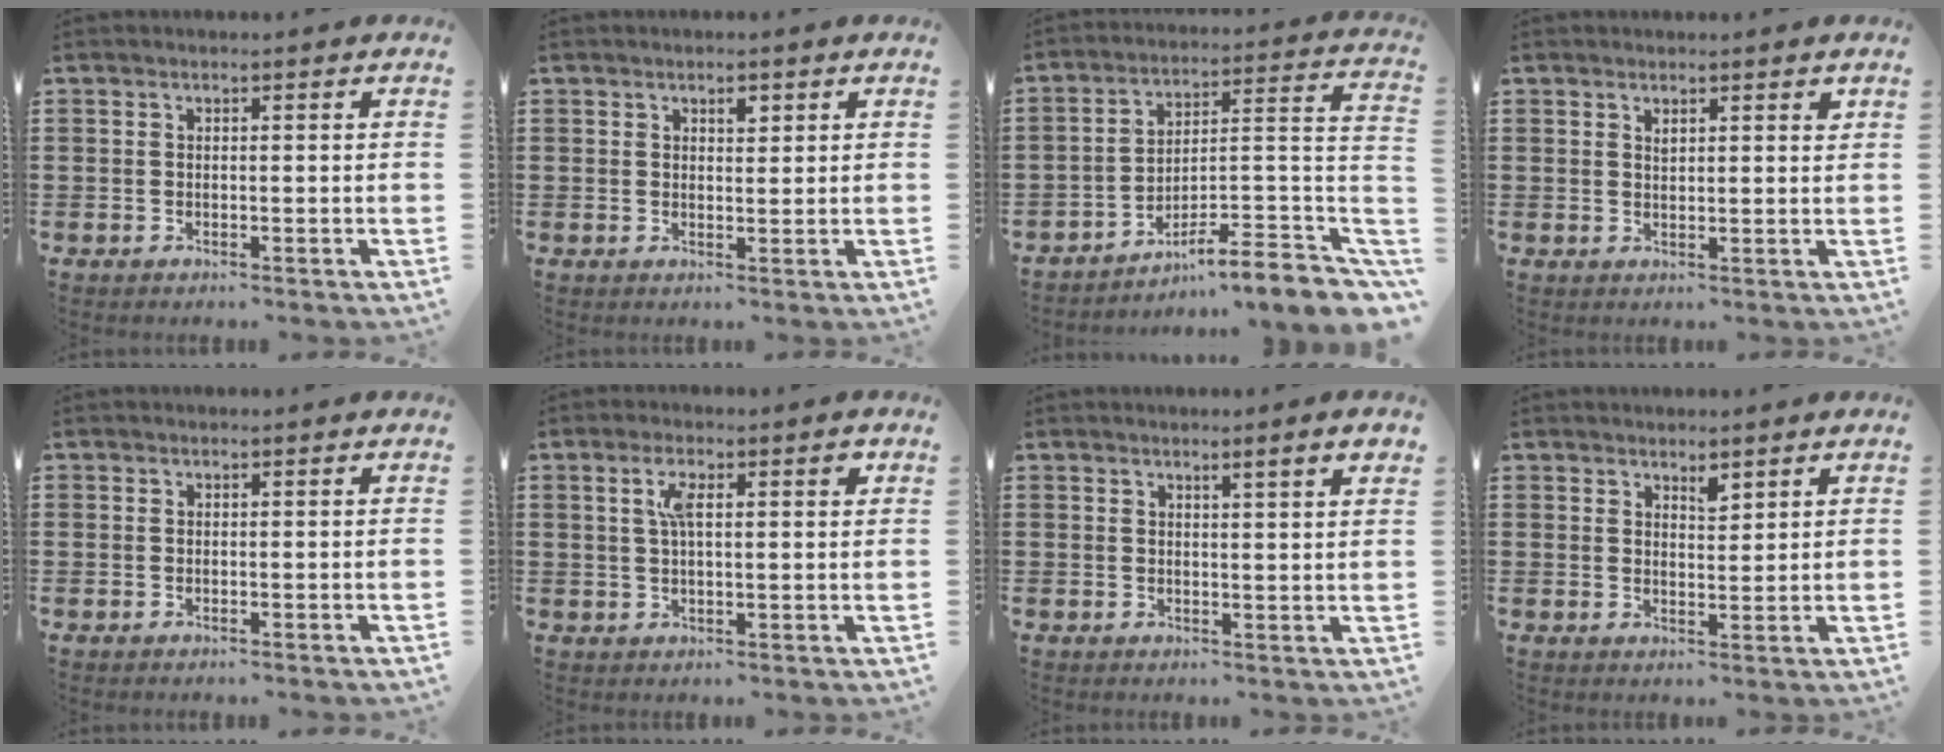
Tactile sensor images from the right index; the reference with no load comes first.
{"total": 1.7, "force": [1.0, 0.9, 1.1], "torque": [-0.008, -0.001, 0.014]}
{"total": 7.0, "force": [-5.2, 1.1, 4.6], "torque": [-0.072, -0.013, -0.104]}
{"total": 1.4, "force": [1.1, 0.5, 0.8], "torque": [-0.008, -0.001, 0.017]}
{"total": 0.0}
{"total": 4.2, "force": [1.4, 1.3, 3.8], "torque": [-0.063, 0.004, 0.017]}
{"total": 1.9, "force": [1.5, -0.3, 1.1], "torque": [-0.023, -0.002, 0.026]}
{"total": 2.3, "force": [2.0, 0.8, 0.8], "torque": [-0.011, 0.000, 0.036]}